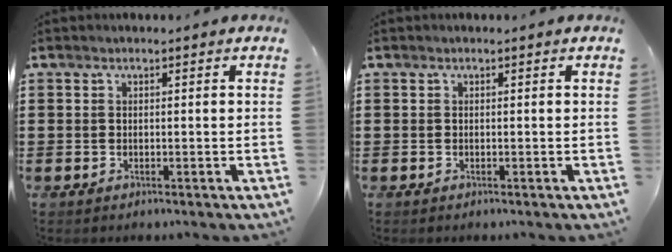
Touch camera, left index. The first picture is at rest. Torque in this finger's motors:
{"motor_torque": [0.00, 0.00, 0.00, 0.00]}